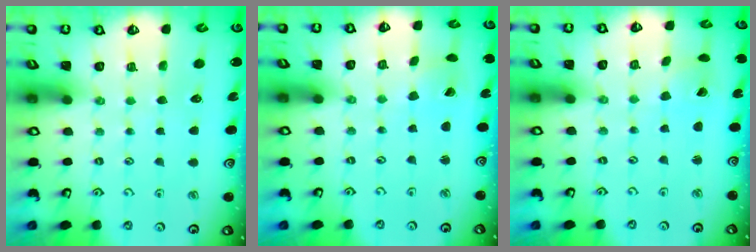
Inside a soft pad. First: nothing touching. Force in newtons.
{"total": 1.2, "press": 1.1, "slide": 0.4}
{"total": 1.6, "press": 1.6, "slide": 0.1}